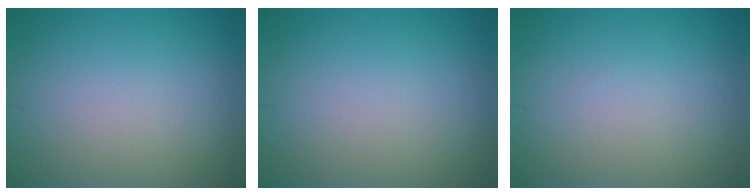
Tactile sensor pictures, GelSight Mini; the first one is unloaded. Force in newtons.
{"total": 0.0}
{"total": 0.0}